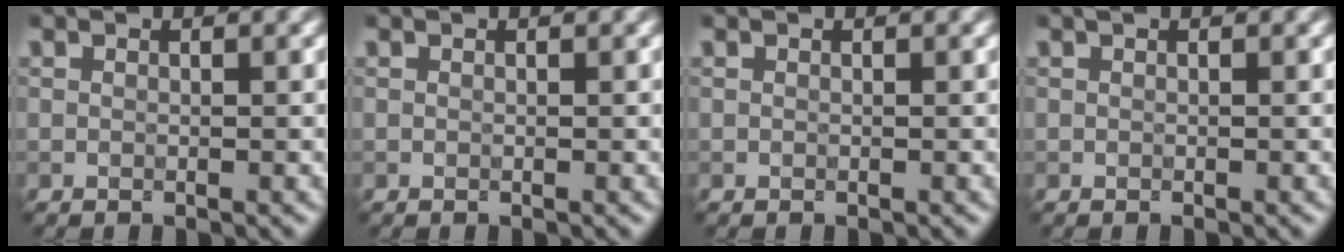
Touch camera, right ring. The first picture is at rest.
{"total": 0.0}
{"total": 0.0}
{"total": 0.6, "force": [0.4, 0.2, 0.3], "torque": [-0.002, -0.005, 0.002]}